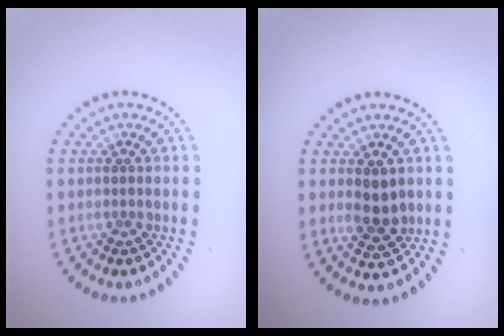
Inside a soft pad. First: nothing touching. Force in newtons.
{"total": 2.5, "press": 2.5, "slide": 0.5}